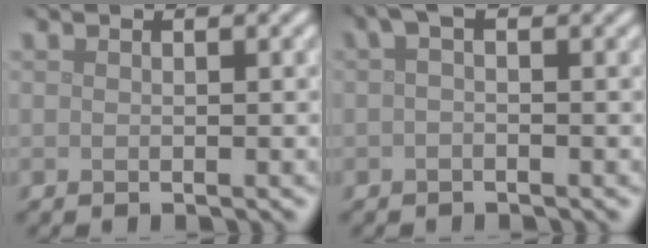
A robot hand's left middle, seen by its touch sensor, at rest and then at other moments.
{"total": 1.5, "force": [0.2, 0.4, 1.5], "torque": [-0.026, 0.008, 0.000]}